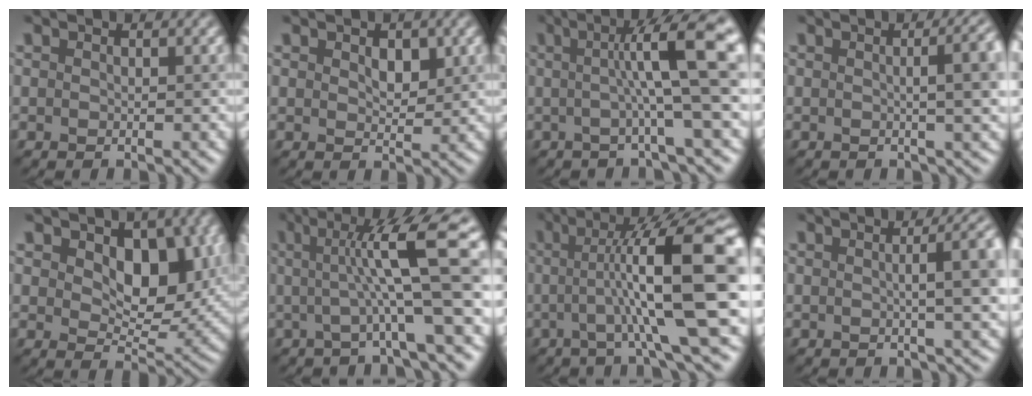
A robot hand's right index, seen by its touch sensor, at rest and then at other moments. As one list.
[{"total": 1.7, "force": [0.9, 1.0, 1.1], "torque": [-0.017, 0.002, 0.019]}, {"total": 9.3, "force": [1.1, 1.0, 9.2], "torque": [-0.120, 0.014, 0.014]}, {"total": 6.6, "force": [0.7, 2.3, 6.1], "torque": [-0.034, 0.022, 0.004]}, {"total": 6.9, "force": [2.0, 4.3, 5.0], "torque": [-0.071, -0.010, 0.035]}, {"total": 9.5, "force": [1.0, 1.1, 9.3], "torque": [-0.127, 0.011, 0.013]}, {"total": 12.6, "force": [0.2, 2.1, 12.5], "torque": [-0.168, 0.026, 0.004]}, {"total": 7.3, "force": [0.8, 2.3, 6.9], "torque": [-0.046, 0.025, 0.004]}]